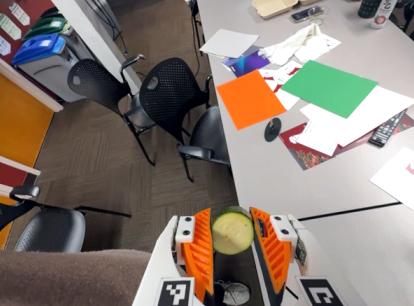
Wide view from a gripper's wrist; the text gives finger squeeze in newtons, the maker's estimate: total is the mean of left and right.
{"total": 10.6, "left": 10.6, "right": 10.6}